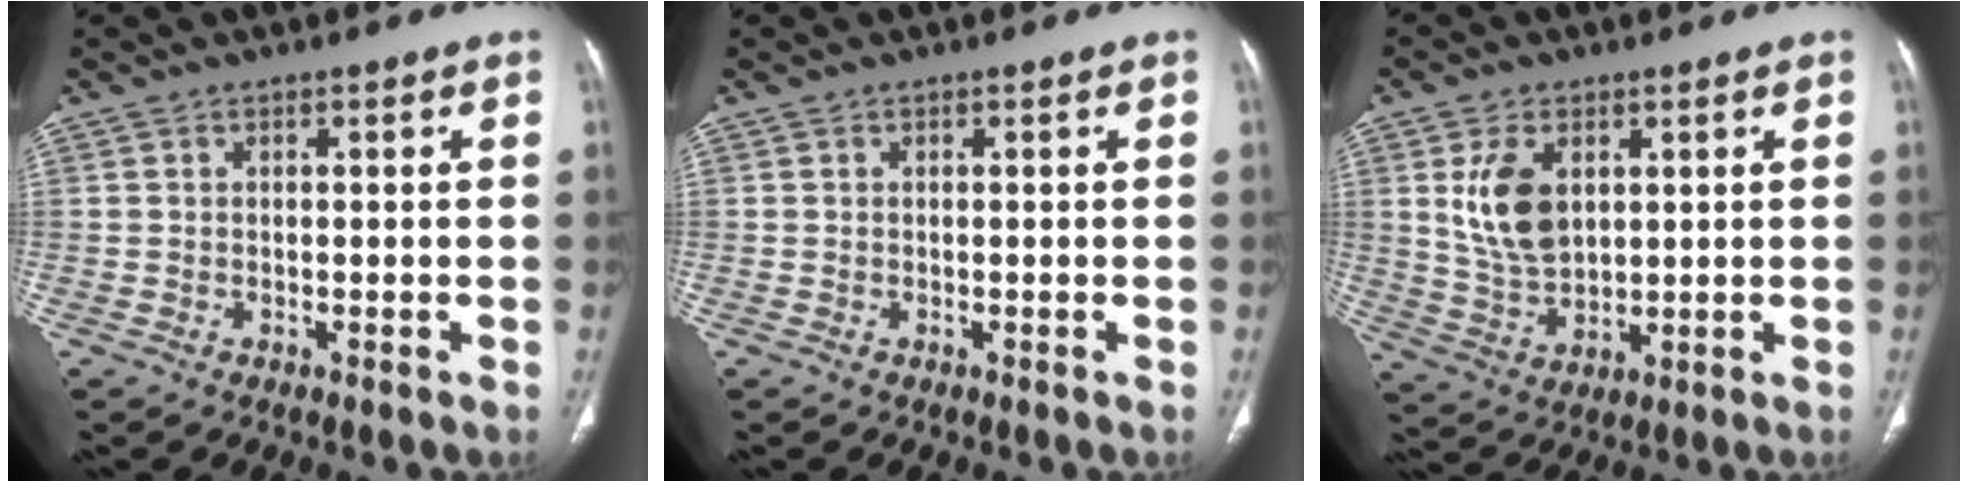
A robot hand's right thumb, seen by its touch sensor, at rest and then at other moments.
{"total": 0.0}
{"total": 9.7, "force": [2.8, 5.9, 7.2], "torque": [-0.126, -0.014, 0.065]}